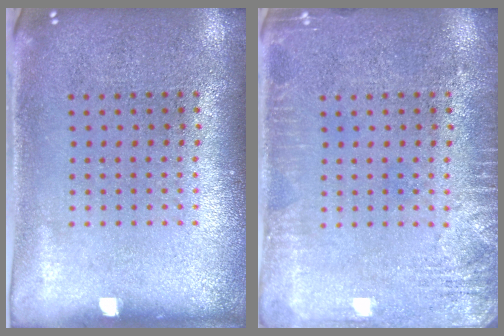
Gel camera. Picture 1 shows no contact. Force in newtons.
{"total": 2.5, "press": 2.5, "slide": 0.4}